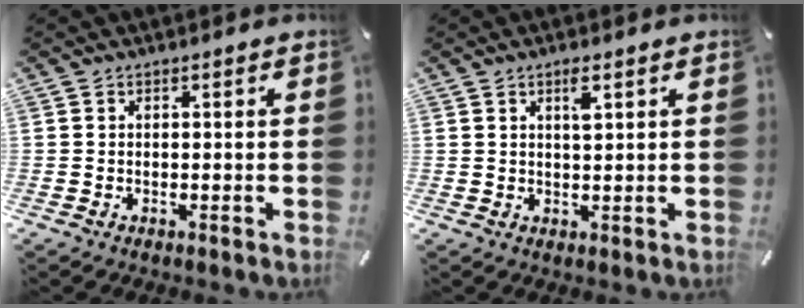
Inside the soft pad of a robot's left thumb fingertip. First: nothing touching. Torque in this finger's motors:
{"motor_torque": [0.62, 0.79, 0.39, -0.47, 0.11]}